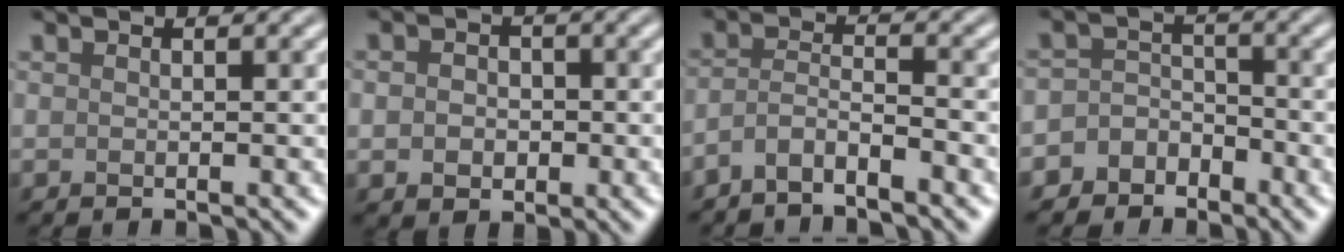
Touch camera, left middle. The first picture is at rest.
{"total": 2.9, "force": [-0.2, 2.3, 1.7], "torque": [-0.020, -0.004, -0.012]}
{"total": 2.8, "force": [-2.2, 0.5, 1.6], "torque": [-0.032, 0.003, -0.052]}
{"total": 4.0, "force": [-2.7, 3.0, 0.2], "torque": [0.040, 0.007, -0.063]}